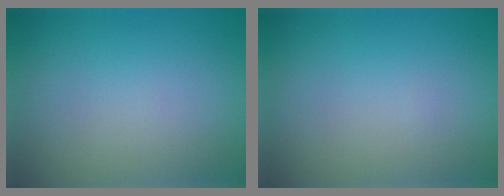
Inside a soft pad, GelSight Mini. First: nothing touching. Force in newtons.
{"total": 0.0}